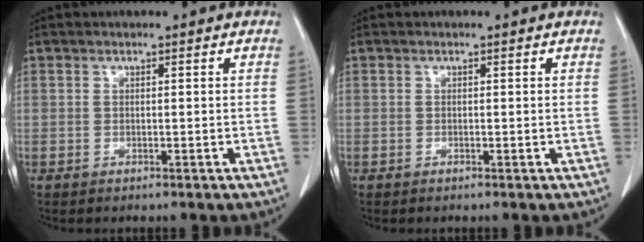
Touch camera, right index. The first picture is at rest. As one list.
[{"total": 0.0}]